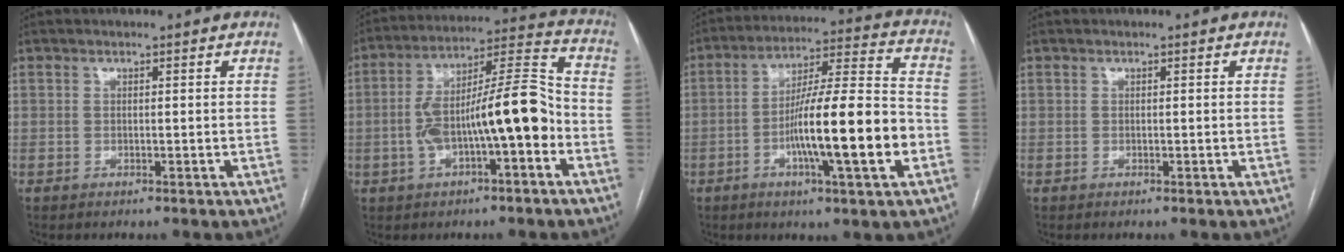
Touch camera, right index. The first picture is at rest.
{"total": 14.6, "force": [-3.3, 3.0, 13.9], "torque": [-0.241, 0.036, -0.049]}
{"total": 16.8, "force": [-4.6, 0.9, 16.2], "torque": [-0.268, 0.004, -0.073]}
{"total": 0.0}